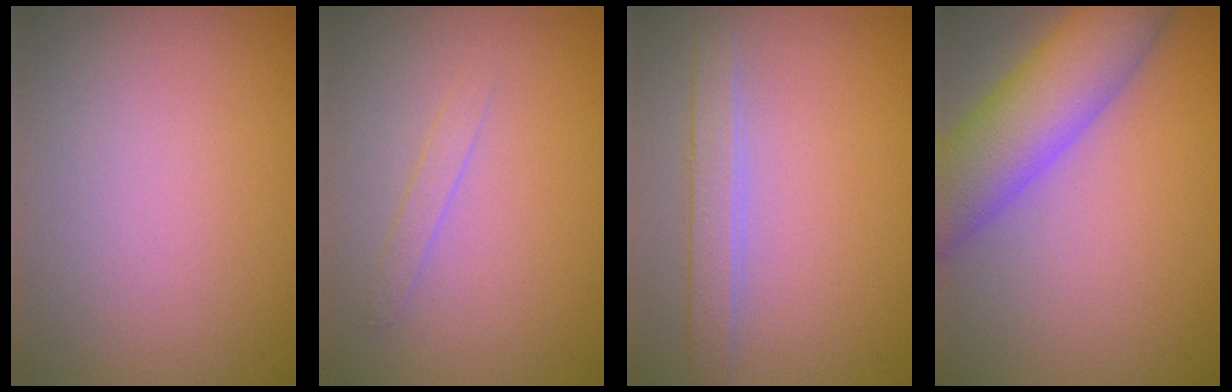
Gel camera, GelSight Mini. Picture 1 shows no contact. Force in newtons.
{"total": 1.0, "press": 1.0, "slide": 0.1}
{"total": 2.3, "press": 2.3, "slide": 0.3}
{"total": 7.7, "press": 7.7, "slide": 0.4}